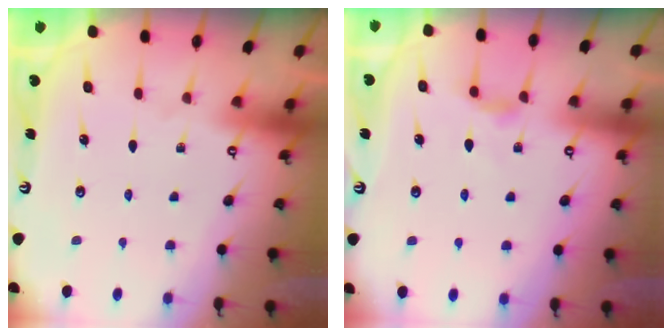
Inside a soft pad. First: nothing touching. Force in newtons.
{"total": 4.6, "press": 4.5, "slide": 0.6}